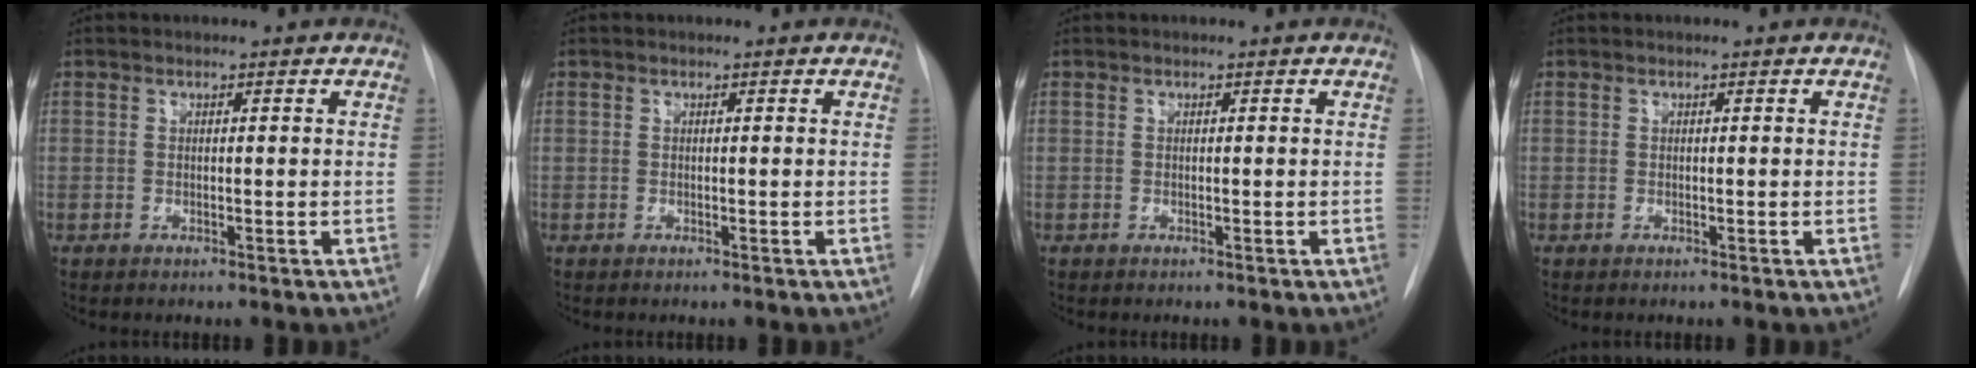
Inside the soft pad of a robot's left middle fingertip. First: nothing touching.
{"total": 0.0}
{"total": 0.0}
{"total": 0.0}